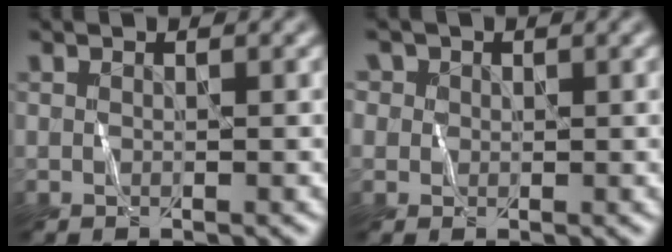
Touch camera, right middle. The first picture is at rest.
{"total": 2.4, "force": [1.3, 2.0, 0.7], "torque": [-0.027, 0.008, 0.016]}